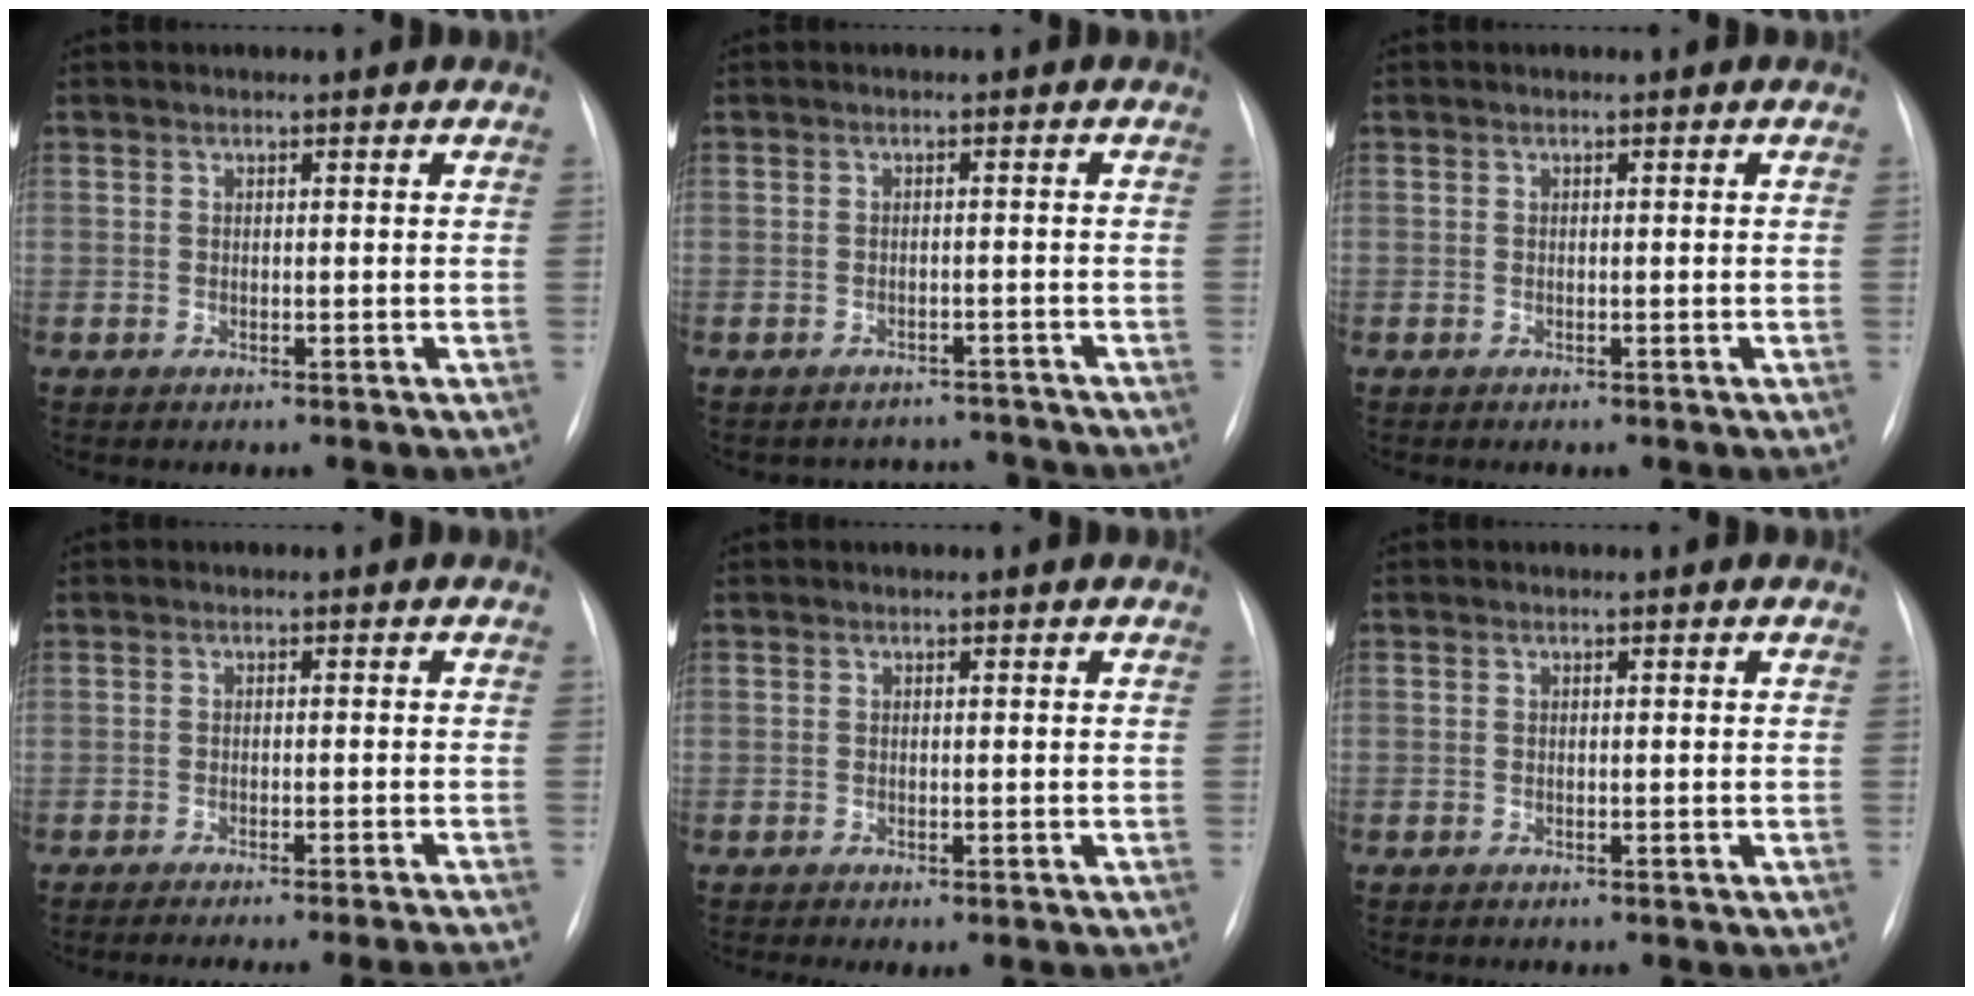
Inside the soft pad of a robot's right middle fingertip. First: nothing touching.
{"total": 5.1, "force": [-4.8, 1.5, -1.1], "torque": [0.017, 0.022, -0.057]}
{"total": 0.0}
{"total": 11.3, "force": [-10.5, -1.4, 4.1], "torque": [-0.026, -0.020, -0.134]}
{"total": 1.7, "force": [-1.3, 0.6, 0.9], "torque": [-0.010, -0.002, -0.016]}
{"total": 0.6, "force": [-0.5, 0.3, 0.2], "torque": [-0.011, 0.001, -0.009]}